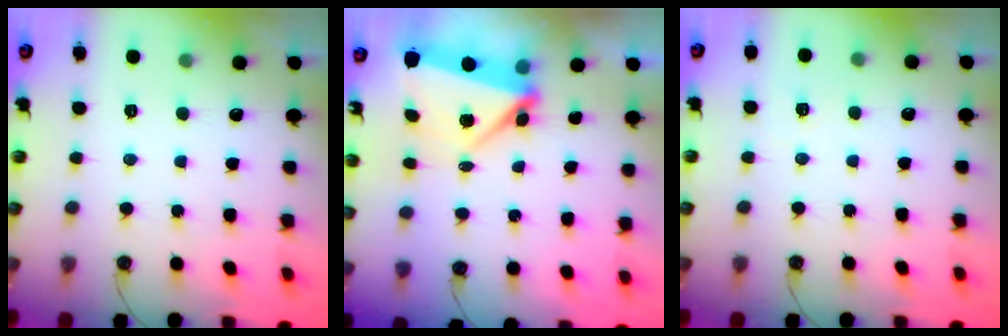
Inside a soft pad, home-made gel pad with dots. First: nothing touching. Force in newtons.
{"total": 8.1, "press": 4.9, "slide": 6.4}
{"total": 2.8, "press": 2.7, "slide": 0.9}